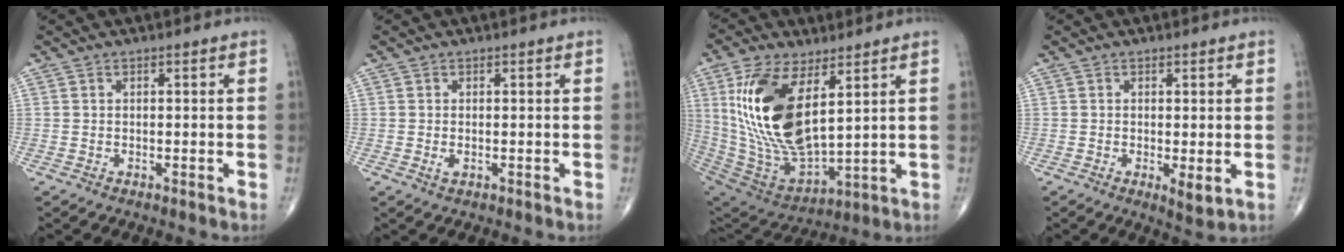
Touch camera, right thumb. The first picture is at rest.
{"total": 1.0, "force": [-0.2, 0.4, 0.9], "torque": [-0.016, -0.004, -0.004]}
{"total": 22.1, "force": [6.3, 10.1, 18.6], "torque": [-0.370, -0.035, 0.132]}
{"total": 3.1, "force": [-0.4, 1.0, 2.9], "torque": [-0.046, -0.012, -0.007]}